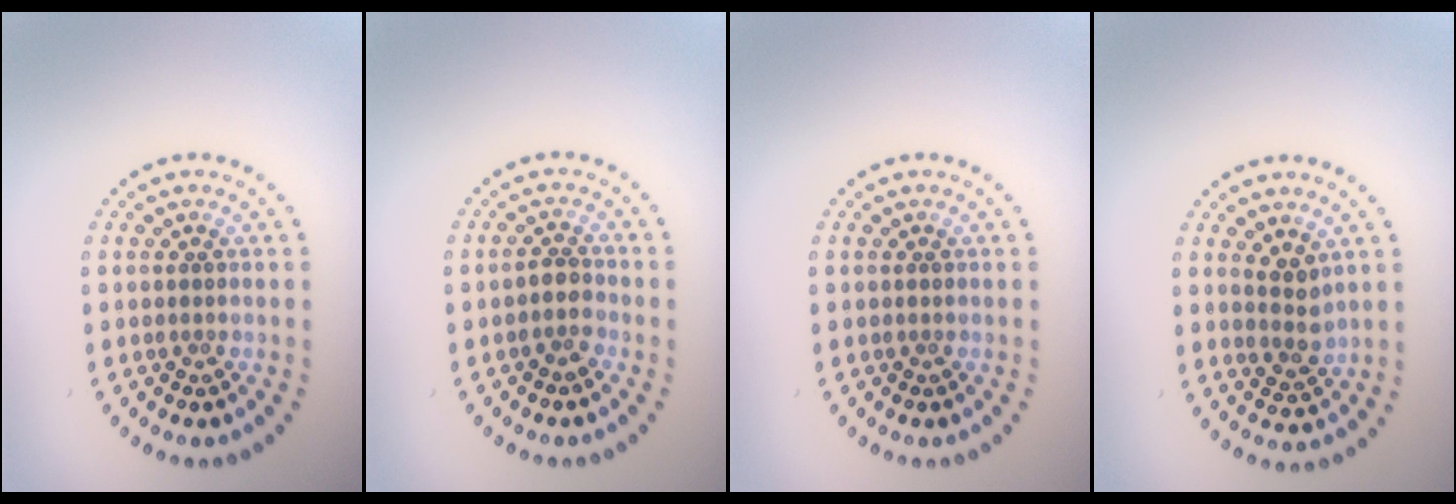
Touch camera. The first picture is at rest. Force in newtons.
{"total": 1.7, "press": 1.4, "slide": 1.0}
{"total": 0.0}
{"total": 2.1, "press": 1.8, "slide": 1.1}